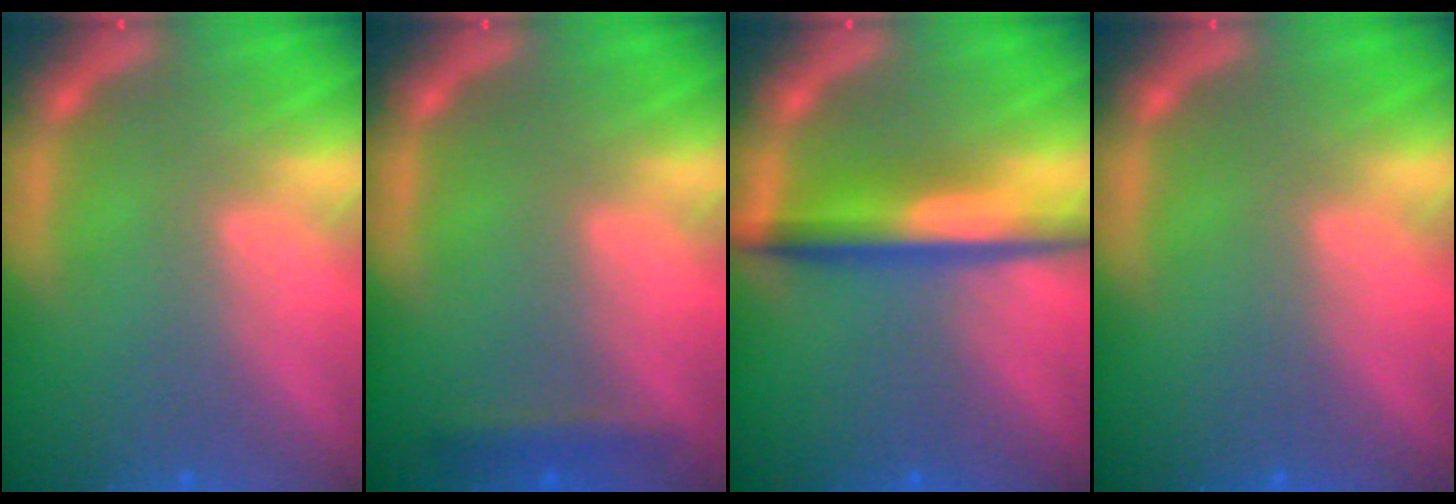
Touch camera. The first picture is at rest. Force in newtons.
{"total": 1.4}
{"total": 5.0}
{"total": 0.0}